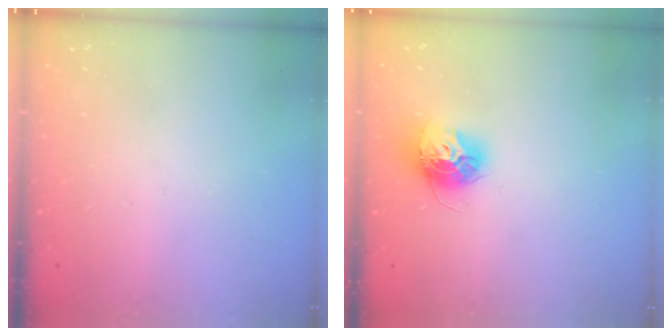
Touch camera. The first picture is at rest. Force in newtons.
{"total": 12.2, "press": 12.1, "slide": 1.1}